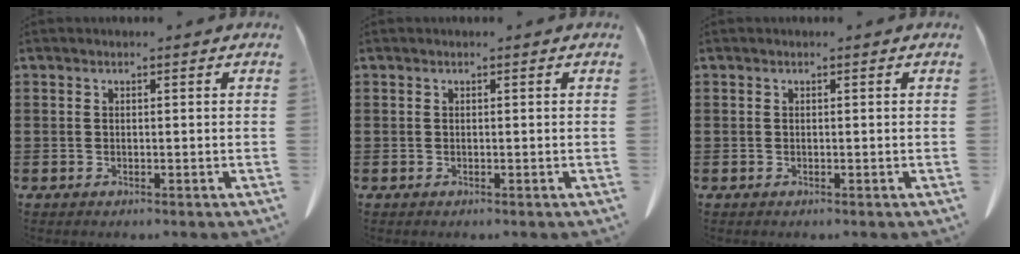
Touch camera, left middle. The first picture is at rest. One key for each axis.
{"total": 0.0}
{"total": 0.0}